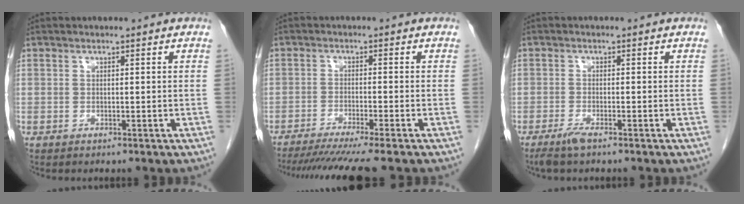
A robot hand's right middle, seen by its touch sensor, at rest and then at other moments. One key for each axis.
{"total": 10.6, "fx": -9.1, "fy": -1.4, "fz": 5.3, "tx": -0.054, "ty": -0.029, "tz": -0.139}
{"total": 2.3, "fx": -1.7, "fy": 0.1, "fz": 1.5, "tx": -0.038, "ty": -0.006, "tz": -0.035}